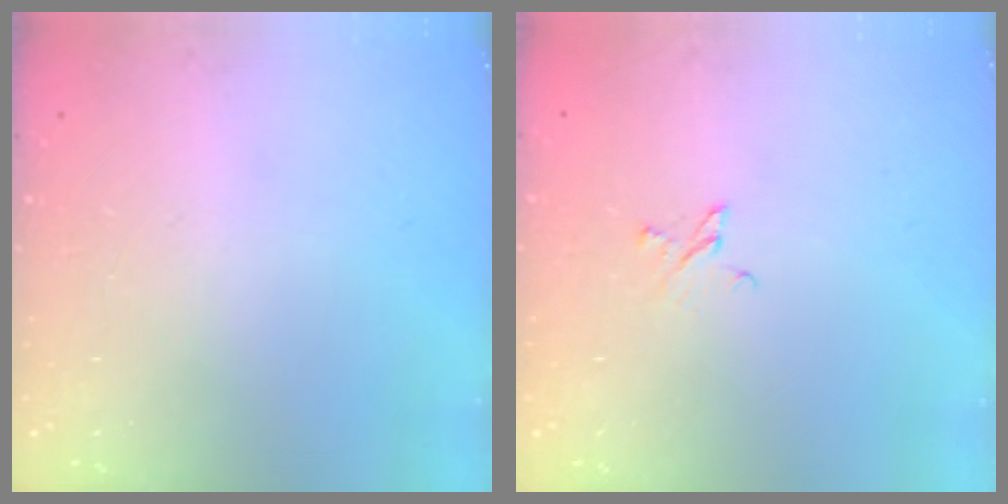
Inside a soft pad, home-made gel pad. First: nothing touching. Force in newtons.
{"total": 2.7, "press": 2.7, "slide": 0.4}